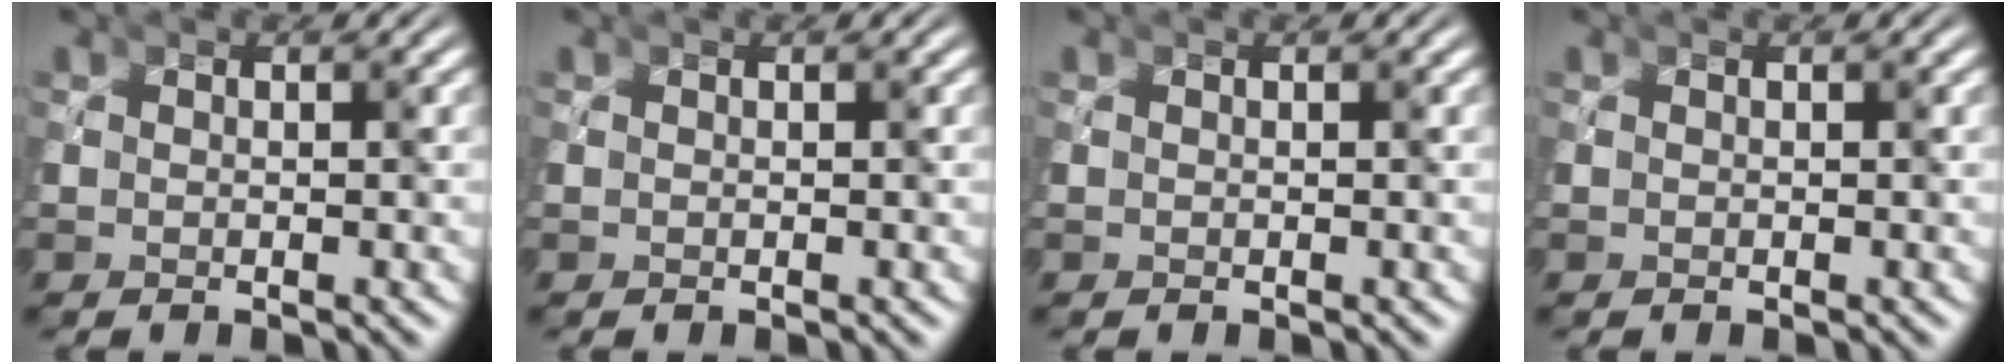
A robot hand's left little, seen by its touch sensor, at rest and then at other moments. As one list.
[{"total": 0.0}, {"total": 0.0}, {"total": 0.0}]